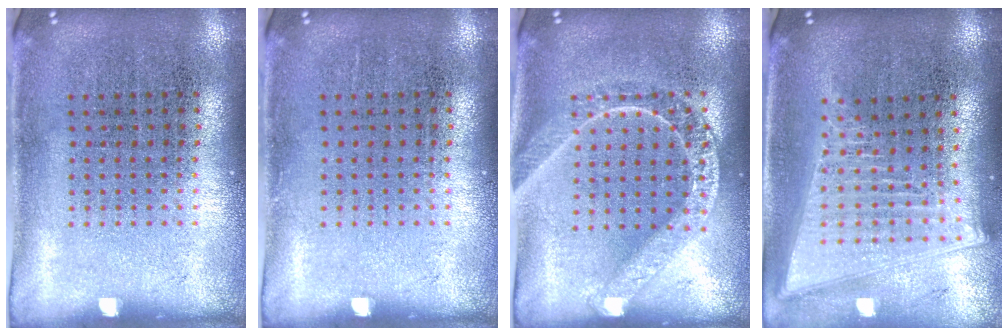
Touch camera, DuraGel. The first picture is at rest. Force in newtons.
{"total": 0.0}
{"total": 1.6, "press": 1.5, "slide": 0.4}
{"total": 2.1, "press": 1.8, "slide": 1.1}